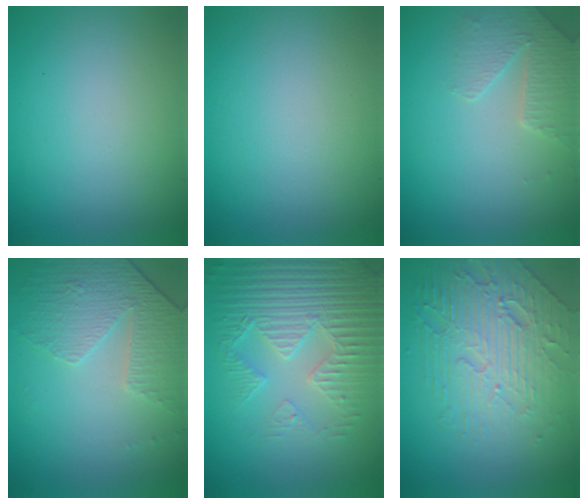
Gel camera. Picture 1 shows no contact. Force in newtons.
{"total": 0.0}
{"total": 2.8, "press": 2.7, "slide": 0.7}
{"total": 4.8, "press": 3.3, "slide": 3.5}
{"total": 5.0, "press": 4.7, "slide": 1.8}
{"total": 6.8, "press": 4.9, "slide": 4.7}